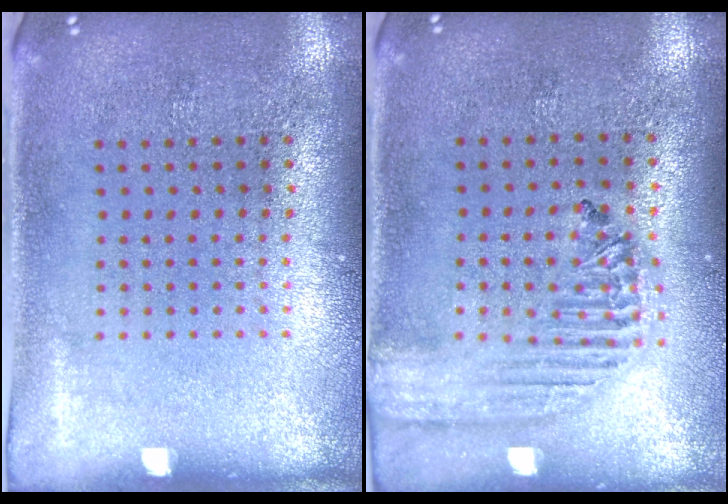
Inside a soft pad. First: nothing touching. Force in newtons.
{"total": 1.8, "press": 1.7, "slide": 0.7}